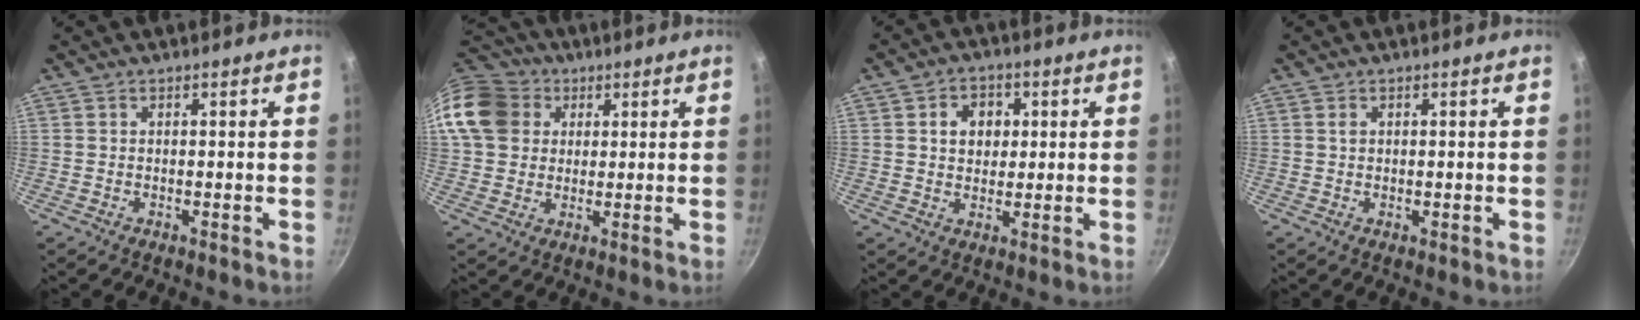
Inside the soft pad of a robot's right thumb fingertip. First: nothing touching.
{"total": 13.1, "force": [3.8, 10.9, 6.2], "torque": [-0.099, 0.017, 0.059]}
{"total": 6.2, "force": [1.5, 5.1, 3.3], "torque": [-0.028, 0.005, 0.019]}
{"total": 1.1, "force": [0.3, 0.7, 0.7], "torque": [-0.008, 0.000, 0.006]}